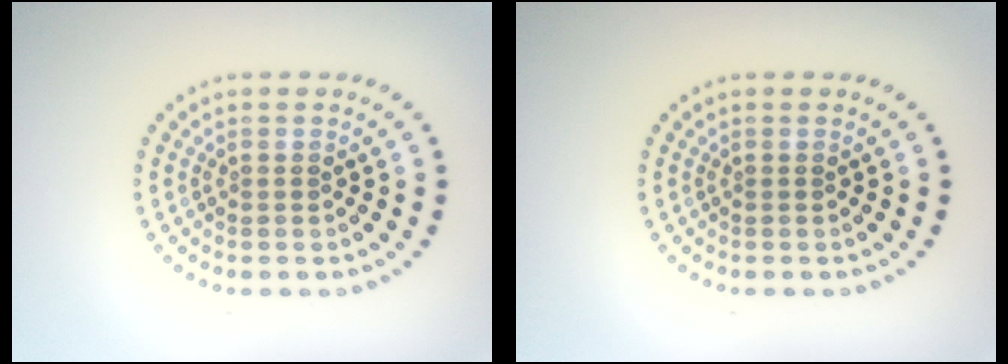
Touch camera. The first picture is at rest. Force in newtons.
{"total": 0.0}